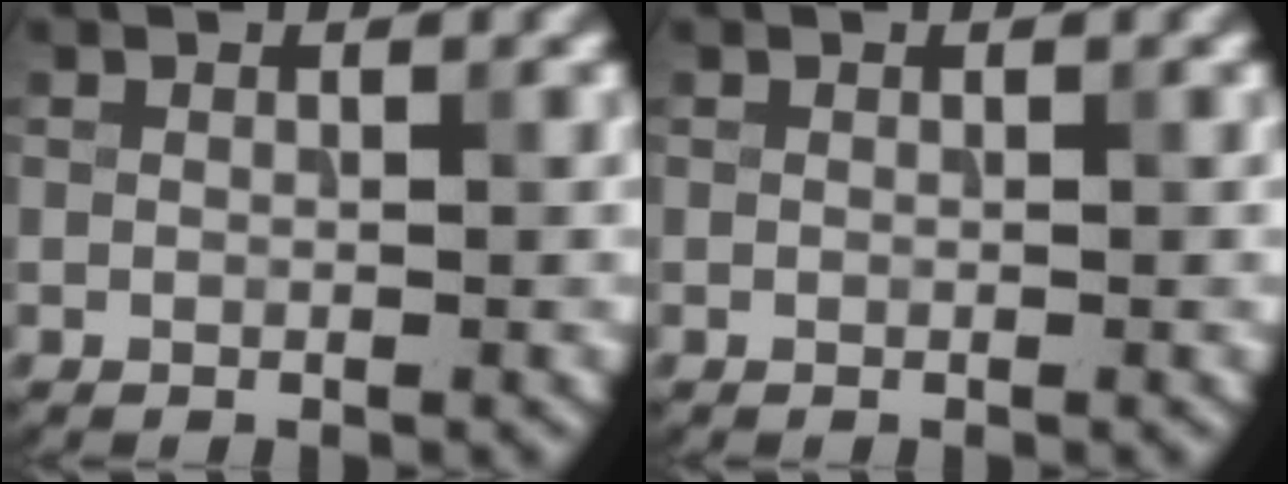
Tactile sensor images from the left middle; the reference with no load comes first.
{"total": 0.0}